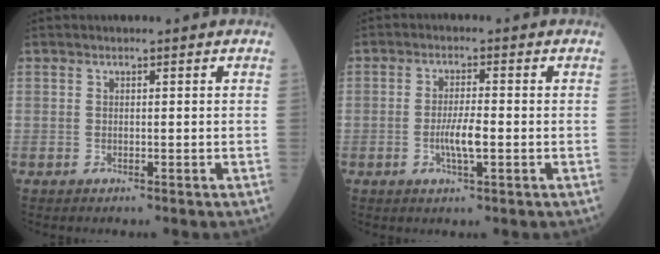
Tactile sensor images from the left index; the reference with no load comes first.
{"total": 3.9, "force": [-1.4, 0.6, 3.6], "torque": [-0.073, -0.007, -0.027]}